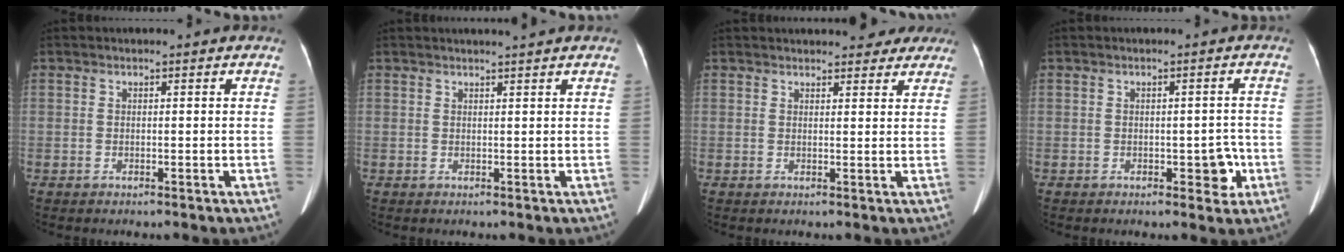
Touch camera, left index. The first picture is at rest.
{"total": 2.5, "force": [2.2, -0.6, 1.0], "torque": [-0.012, 0.005, 0.030]}
{"total": 10.4, "force": [9.3, 3.3, 3.4], "torque": [-0.022, 0.019, 0.104]}
{"total": 3.4, "force": [-1.2, 1.8, 2.6], "torque": [-0.023, 0.010, -0.011]}